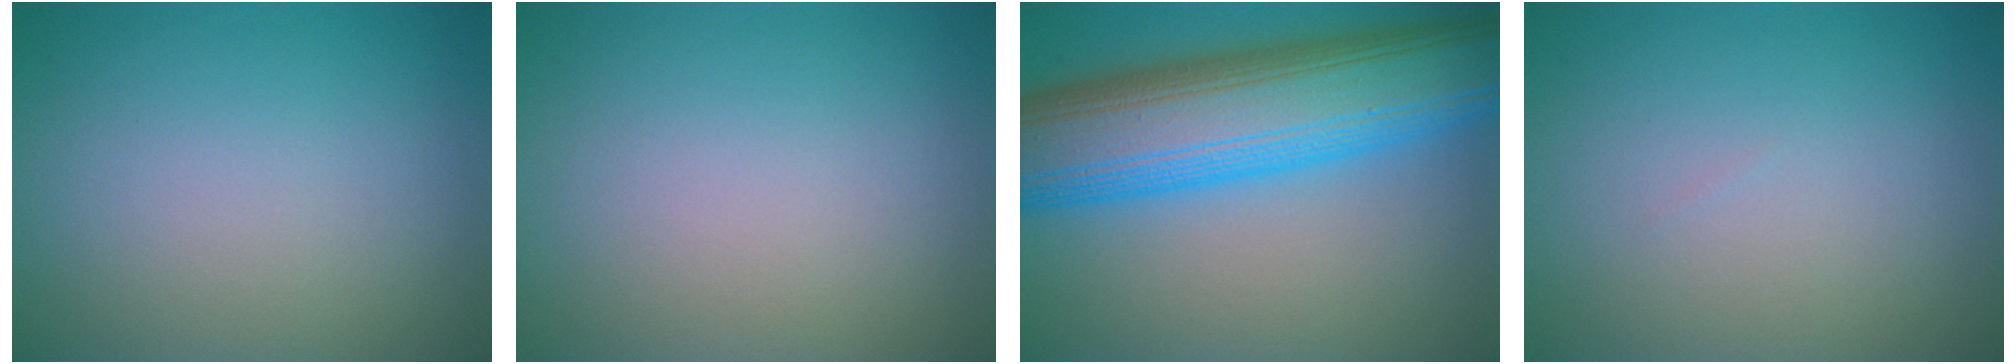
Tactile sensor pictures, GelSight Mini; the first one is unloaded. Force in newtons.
{"total": 0.0}
{"total": 13.8, "press": 13.8, "slide": 0.3}
{"total": 0.0}